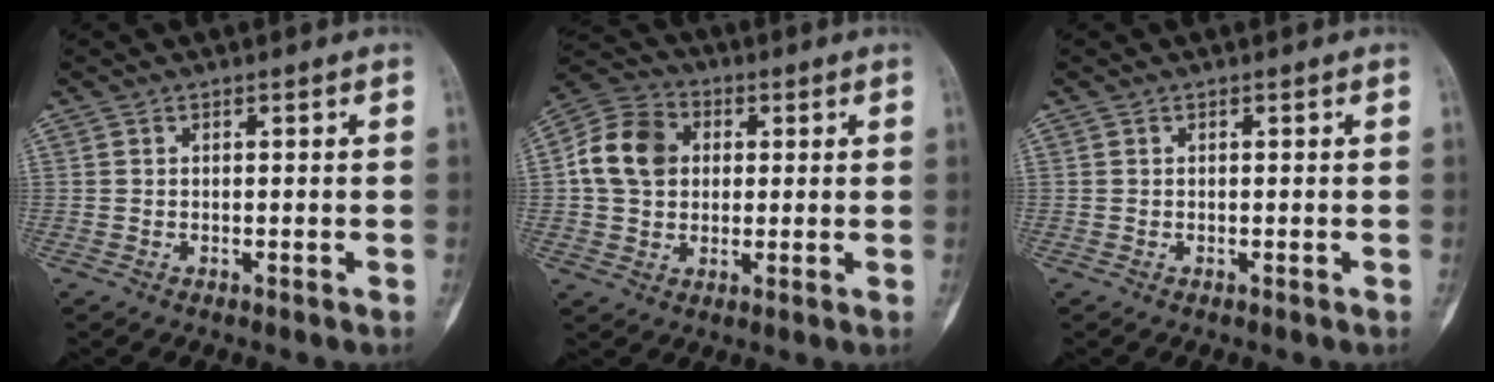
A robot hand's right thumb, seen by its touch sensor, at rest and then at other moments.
{"total": 11.3, "force": [1.5, 9.1, 6.5], "torque": [-0.104, 0.015, 0.018]}
{"total": 0.0}